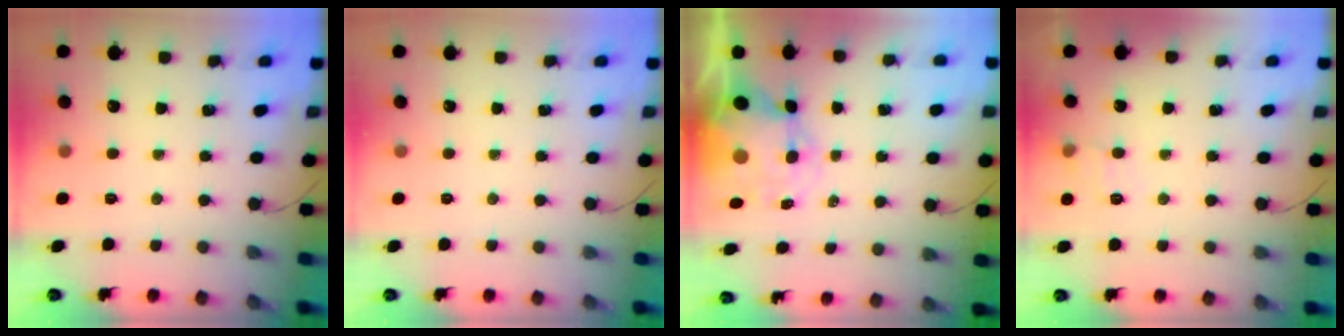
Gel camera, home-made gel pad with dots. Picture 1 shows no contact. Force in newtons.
{"total": 0.0}
{"total": 9.4, "press": 9.2, "slide": 2.1}
{"total": 5.7, "press": 5.4, "slide": 2.0}